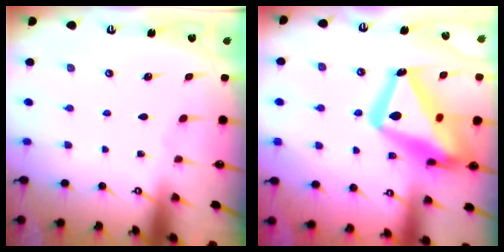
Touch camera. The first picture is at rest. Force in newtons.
{"total": 21.2, "press": 21.1, "slide": 2.1}